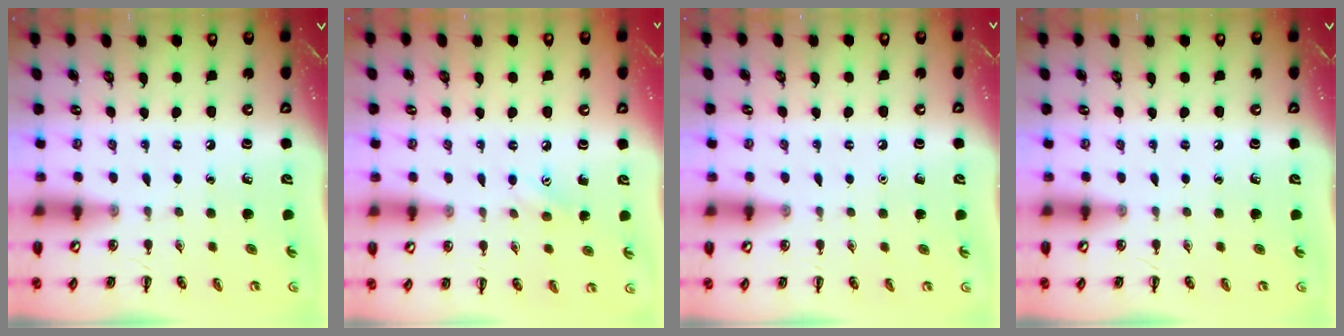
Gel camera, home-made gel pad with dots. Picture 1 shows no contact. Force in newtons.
{"total": 6.2, "press": 6.1, "slide": 1.2}
{"total": 1.6, "press": 1.6, "slide": 0.1}
{"total": 0.0}